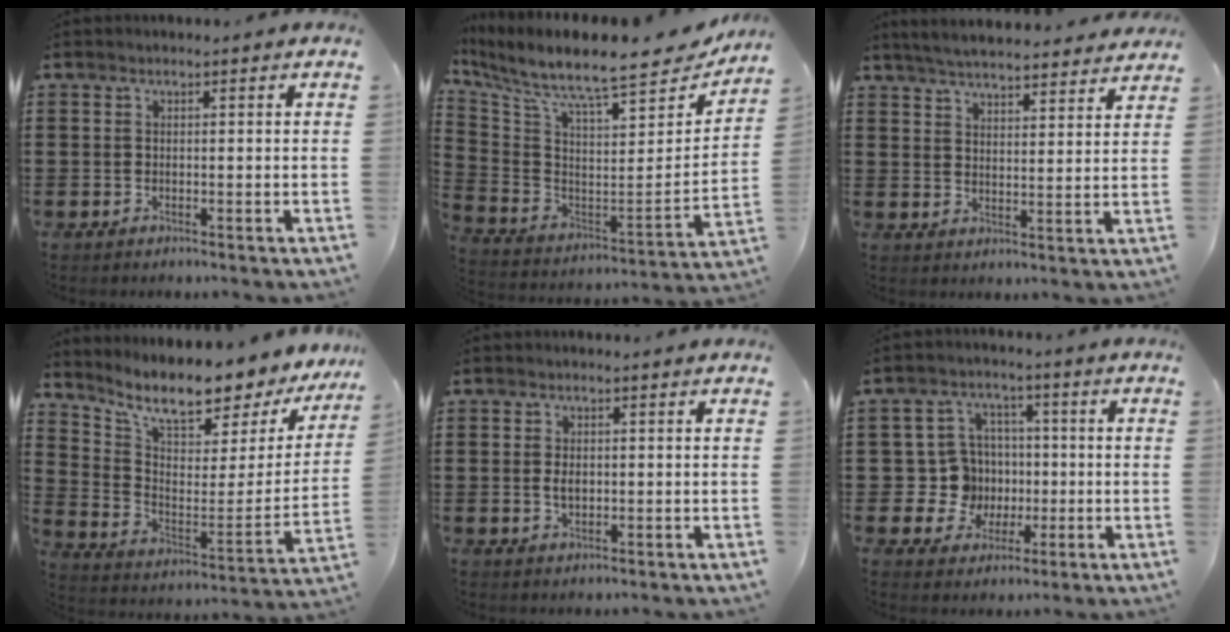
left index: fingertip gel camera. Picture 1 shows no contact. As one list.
[{"total": 9.0, "force": [7.8, 1.0, 4.4], "torque": [-0.114, -0.072, 0.127]}, {"total": 5.0, "force": [4.9, -0.1, 1.0], "torque": [-0.038, -0.024, 0.087]}, {"total": 9.1, "force": [7.8, 1.3, 4.5], "torque": [-0.100, -0.075, 0.124]}, {"total": 2.1, "force": [0.1, 1.1, 1.8], "torque": [-0.038, 0.004, 0.001]}, {"total": 8.5, "force": [0.0, 8.2, 2.2], "torque": [-0.082, 0.011, 0.008]}]